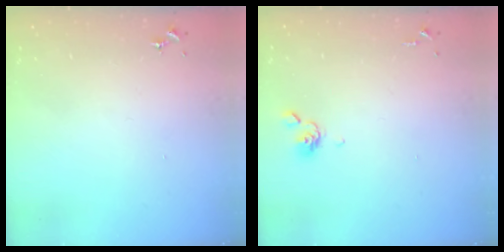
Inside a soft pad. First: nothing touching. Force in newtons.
{"total": 5.6, "press": 5.5, "slide": 1.4}